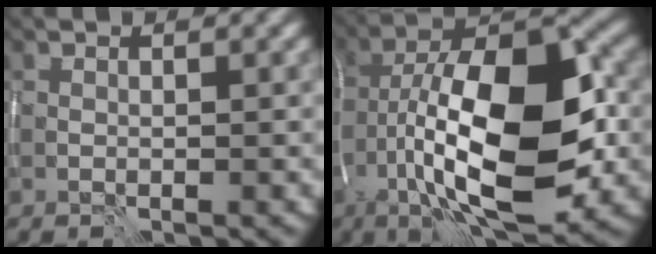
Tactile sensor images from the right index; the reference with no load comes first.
{"total": 14.7, "force": [-3.3, 5.6, 13.2], "torque": [-0.197, 0.028, -0.066]}